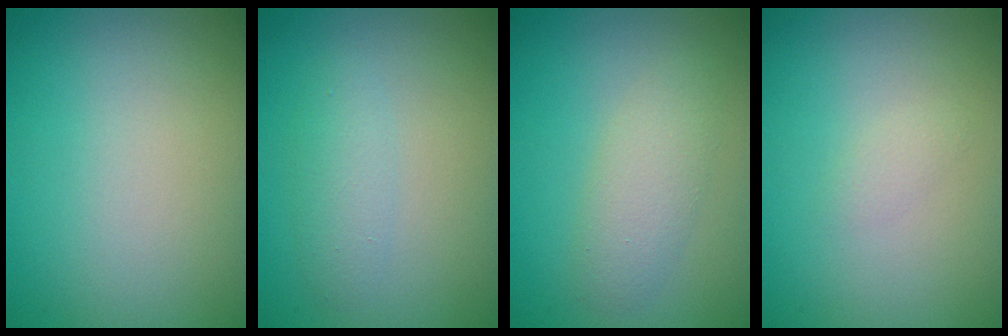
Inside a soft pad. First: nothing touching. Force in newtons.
{"total": 1.6, "press": 1.6, "slide": 0.0}
{"total": 3.7, "press": 3.7, "slide": 0.1}
{"total": 0.8, "press": 0.8, "slide": 0.0}